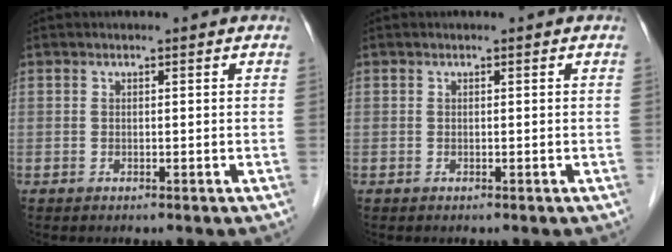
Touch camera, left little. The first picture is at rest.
{"total": 0.0}